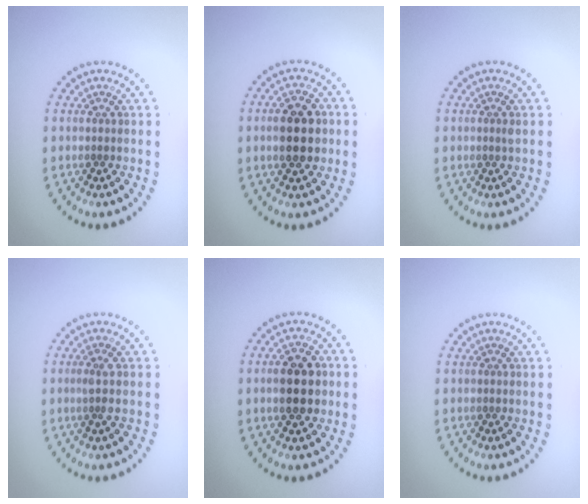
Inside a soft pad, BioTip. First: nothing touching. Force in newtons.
{"total": 4.7, "press": 4.7, "slide": 0.2}
{"total": 0.5, "press": 0.4, "slide": 0.4}
{"total": 1.4, "press": 1.0, "slide": 0.9}
{"total": 4.4, "press": 4.4, "slide": 0.2}
{"total": 0.0}